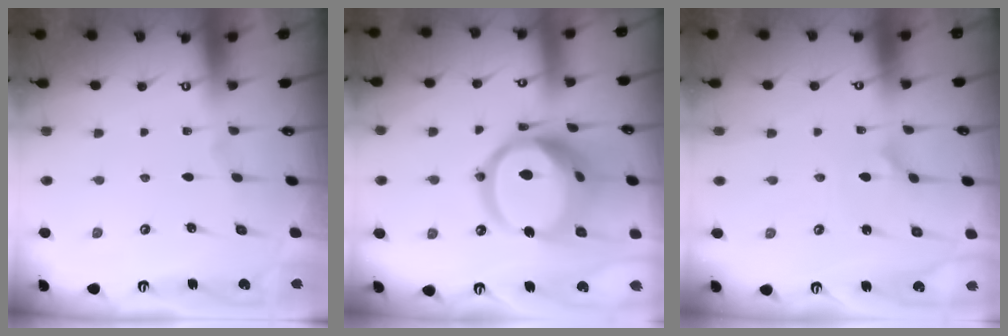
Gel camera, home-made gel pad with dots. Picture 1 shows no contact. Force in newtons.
{"total": 20.6, "press": 20.4, "slide": 2.4}
{"total": 1.6, "press": 1.5, "slide": 0.4}